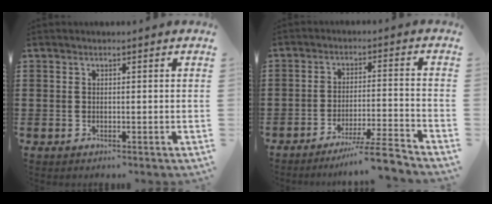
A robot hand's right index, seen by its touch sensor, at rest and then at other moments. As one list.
[{"total": 6.3, "force": [-5.6, -0.7, 3.0], "torque": [-0.051, -0.016, -0.106]}]